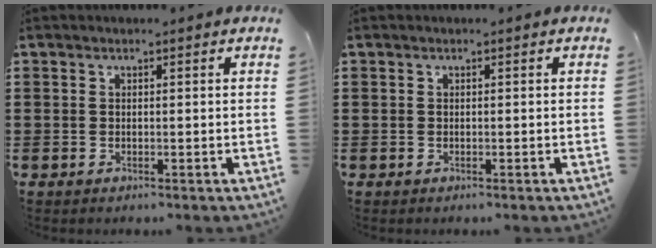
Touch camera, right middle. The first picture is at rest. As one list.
[{"total": 0.0}]